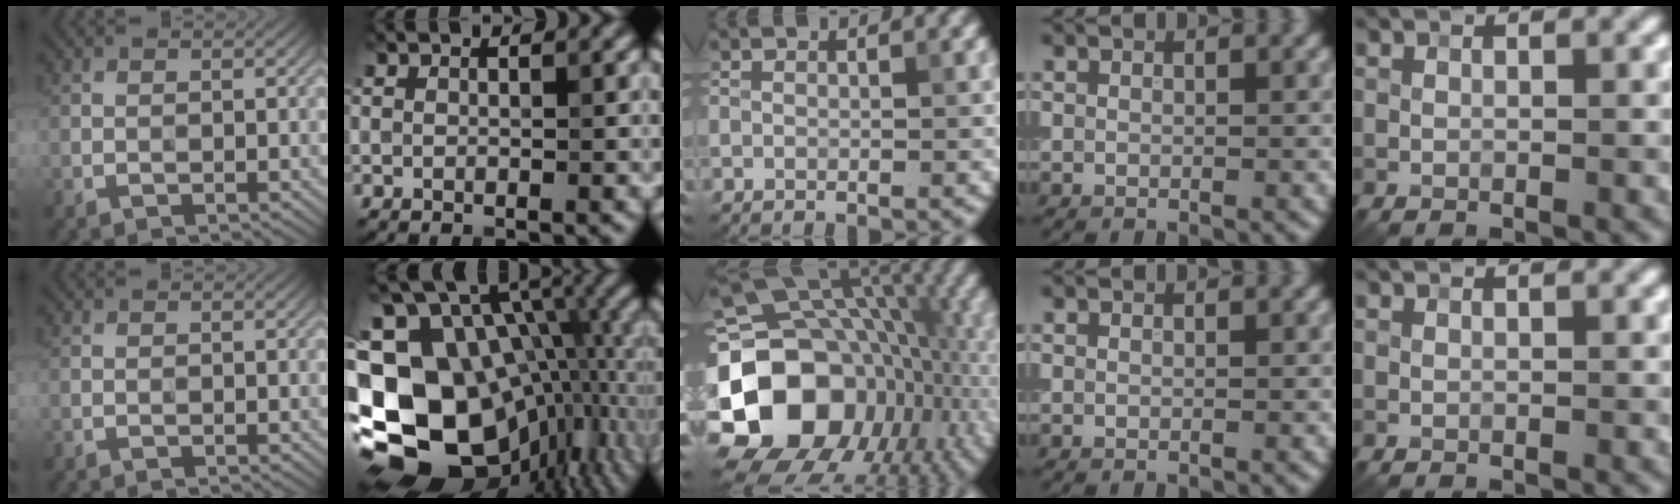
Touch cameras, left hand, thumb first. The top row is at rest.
{"index": {"total": 19.9, "force": [-2.9, 14.3, 13.5], "torque": [-0.258, -0.011, -0.018]}, "middle": {"total": 19.8, "force": [-4.6, 15.4, 11.6], "torque": [-0.212, 0.002, -0.068]}}